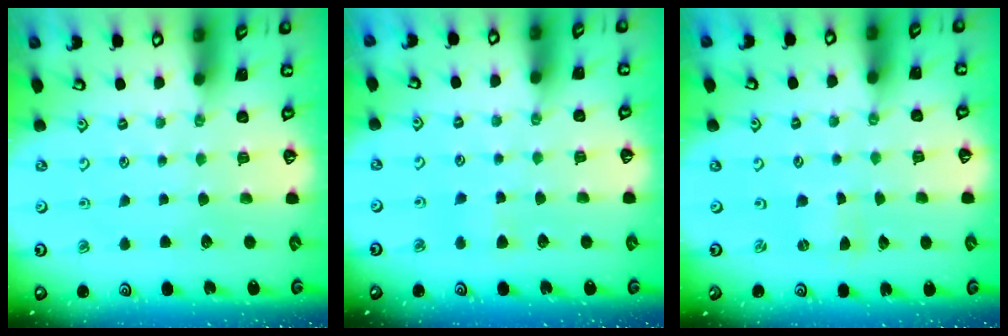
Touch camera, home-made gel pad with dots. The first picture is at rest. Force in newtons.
{"total": 3.9, "press": 3.8, "slide": 0.7}
{"total": 0.0}